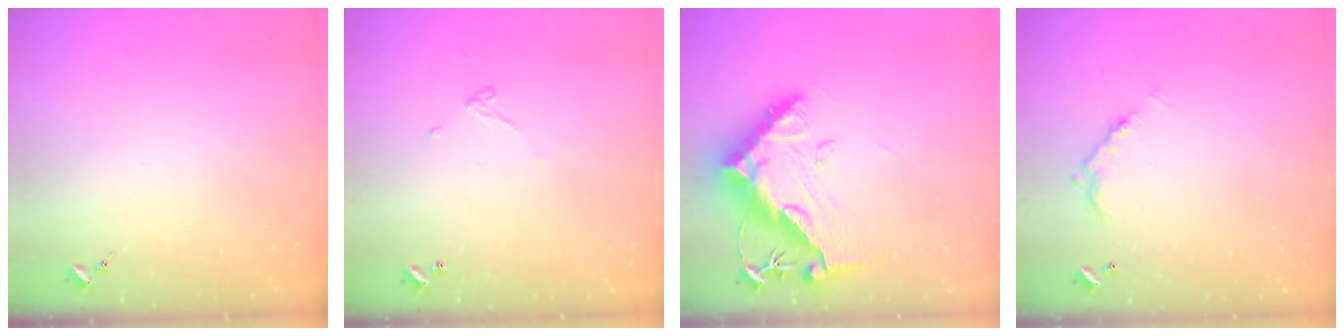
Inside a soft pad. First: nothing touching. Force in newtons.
{"total": 3.4, "press": 3.4, "slide": 0.1}
{"total": 16.5, "press": 16.4, "slide": 1.3}
{"total": 8.4, "press": 8.4, "slide": 0.4}